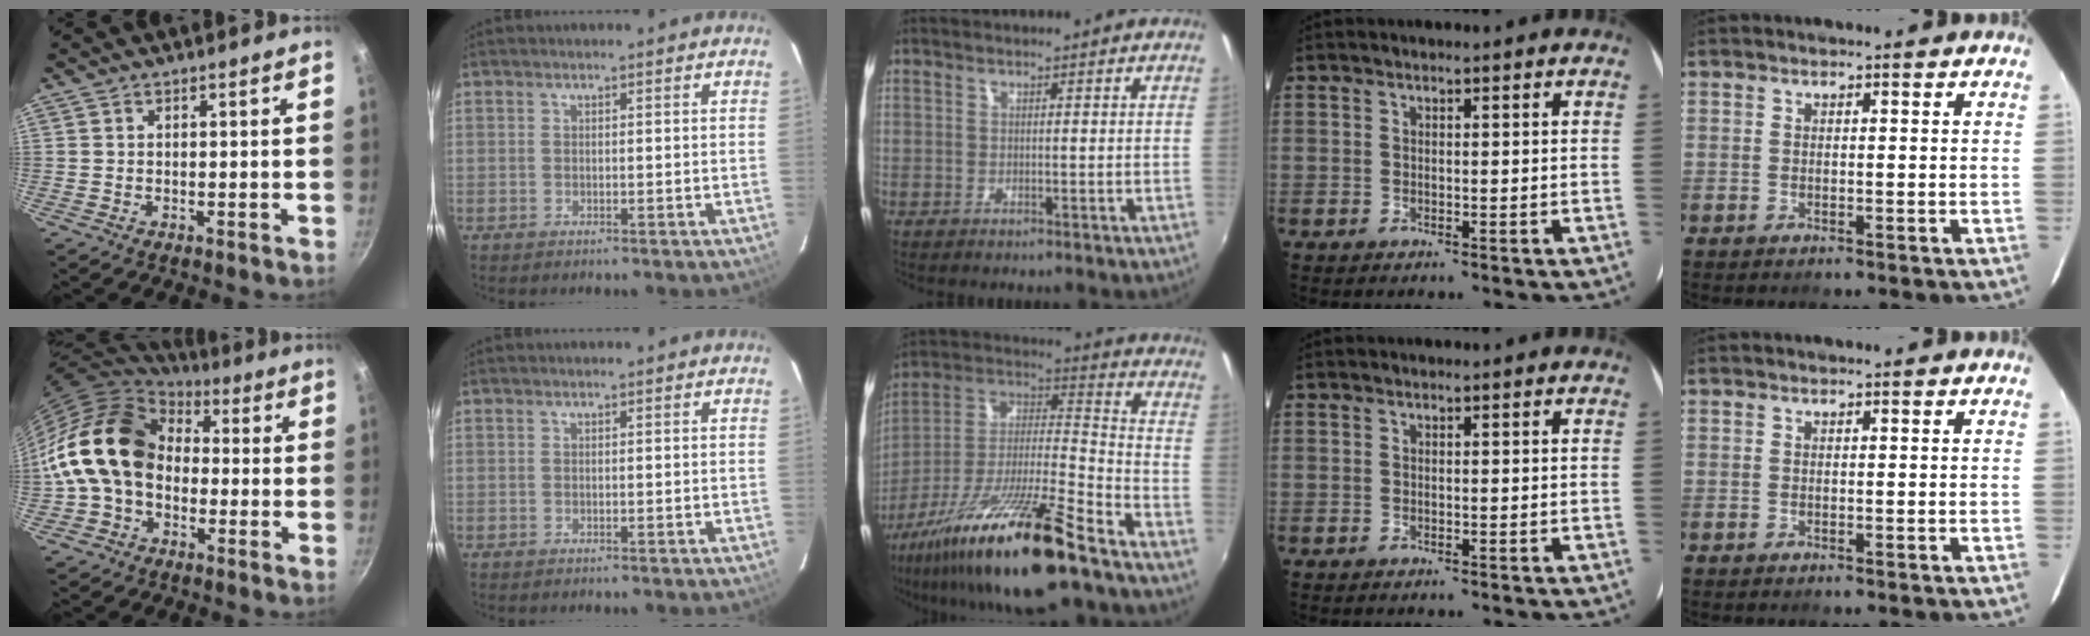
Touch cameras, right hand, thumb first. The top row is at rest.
{"thumb": {"total": 17.1, "force": [-0.4, 13.0, 11.1], "torque": [-0.179, 0.043, -0.023]}, "middle": {"total": 23.1, "force": [-15.3, 2.6, 17.1], "torque": [-0.297, -0.022, -0.272]}}